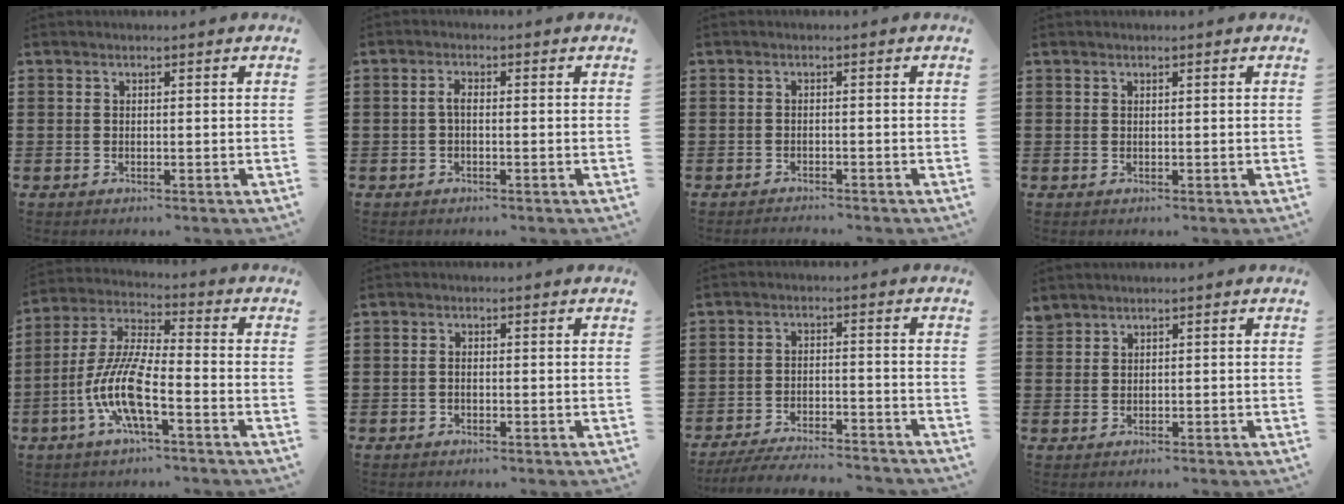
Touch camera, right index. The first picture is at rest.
{"total": 1.8, "force": [-0.3, 0.6, 1.6], "torque": [-0.039, -0.001, -0.010]}
{"total": 1.1, "force": [-1.1, 0.0, 0.0], "torque": [-0.003, 0.002, -0.022]}
{"total": 0.0}
{"total": 10.2, "force": [-4.4, 2.1, 9.0], "torque": [-0.211, -0.015, -0.088]}
{"total": 0.8, "force": [-0.3, 0.2, 0.7], "torque": [-0.017, -0.007, -0.004]}
{"total": 5.1, "force": [-4.9, 0.2, 1.4], "torque": [-0.031, -0.005, -0.097]}
{"total": 1.3, "force": [1.2, 0.5, 0.0], "torque": [-0.003, -0.001, 0.024]}